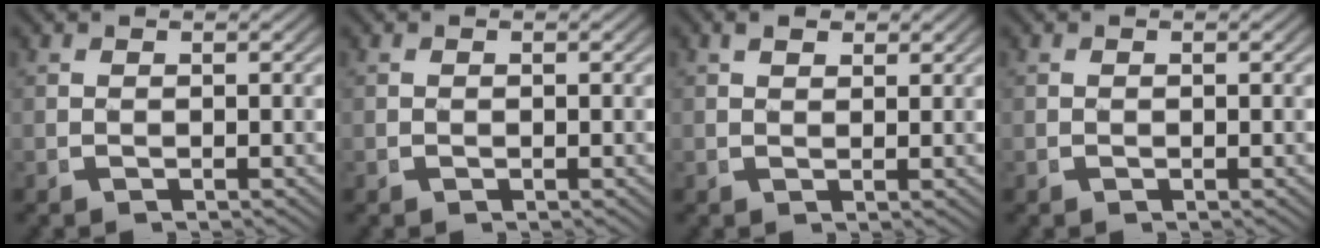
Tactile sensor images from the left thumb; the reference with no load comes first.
{"total": 0.0}
{"total": 1.7, "force": [1.3, 0.7, 0.8], "torque": [-0.009, -0.003, 0.024]}
{"total": 0.0}